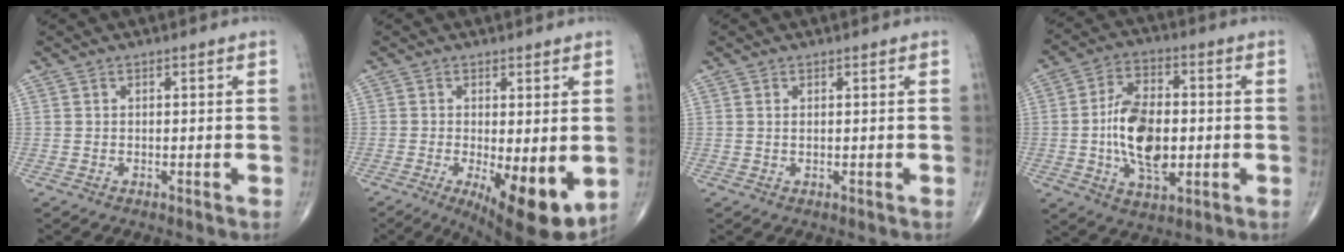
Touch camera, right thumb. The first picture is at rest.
{"total": 12.1, "force": [-3.0, 4.0, 11.0], "torque": [-0.155, -0.026, -0.034]}
{"total": 0.6, "force": [0.2, 0.1, 0.5], "torque": [-0.011, 0.000, 0.005]}
{"total": 14.2, "force": [-1.1, 7.9, 11.7], "torque": [-0.195, 0.007, -0.018]}